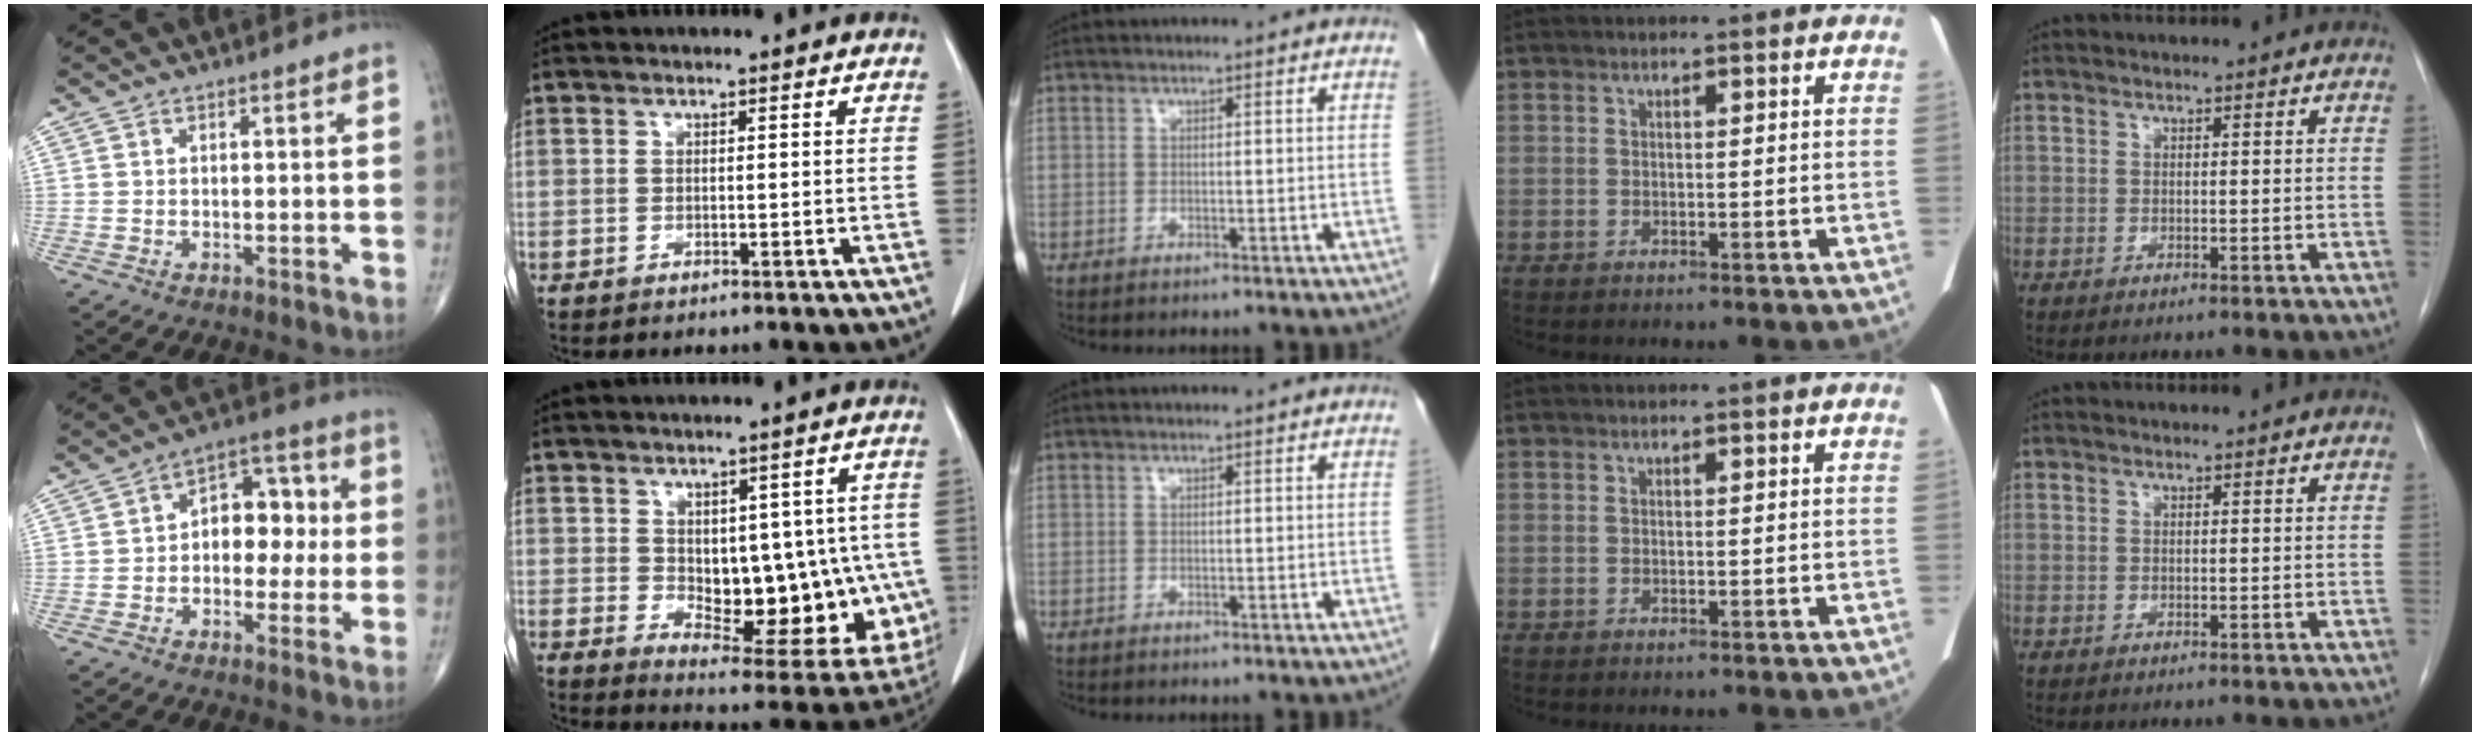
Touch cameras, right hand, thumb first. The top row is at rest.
{"thumb": {"total": 10.2, "force": [0.0, 6.9, 7.5], "torque": [-0.064, 0.035, -0.012]}, "index": {"total": 16.7, "force": [-1.3, 8.2, 14.5], "torque": [-0.155, 0.005, 0.011]}}